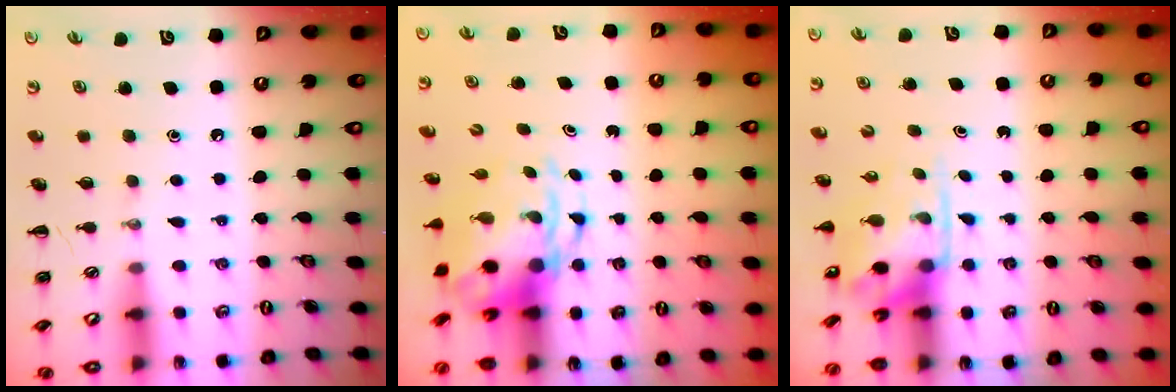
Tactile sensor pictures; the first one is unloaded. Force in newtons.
{"total": 5.7, "press": 5.5, "slide": 1.5}
{"total": 3.7, "press": 3.7, "slide": 0.6}